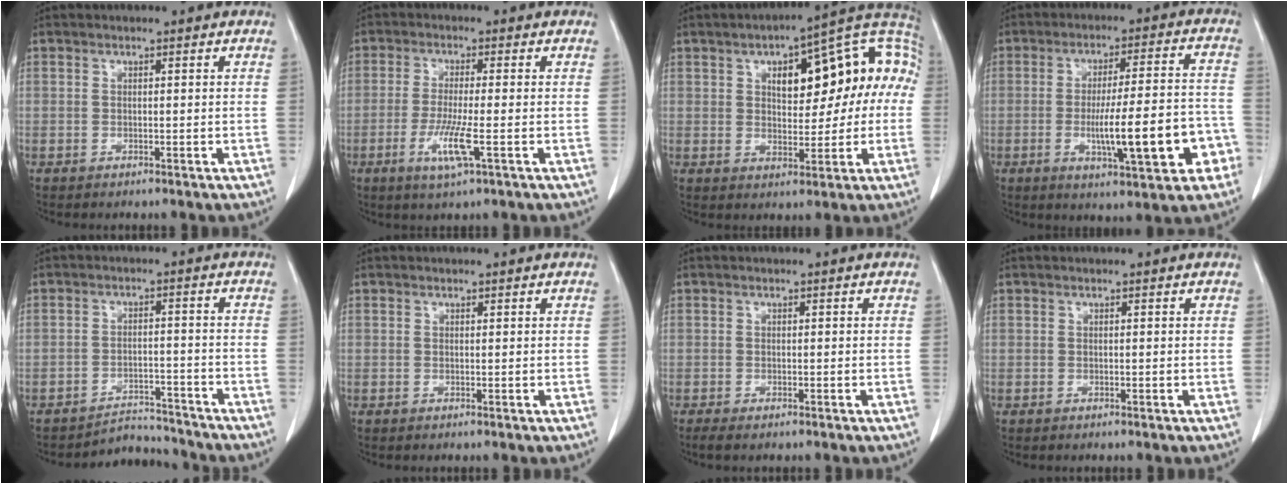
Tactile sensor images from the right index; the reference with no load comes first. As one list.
[{"total": 5.9, "force": [-2.1, 0.0, 5.5], "torque": [-0.115, -0.014, -0.038]}, {"total": 17.6, "force": [3.6, 7.4, 15.6], "torque": [-0.214, 0.047, 0.047]}, {"total": 14.4, "force": [-4.4, 2.4, 13.5], "torque": [-0.207, 0.015, -0.055]}, {"total": 5.3, "force": [-5.1, 1.0, -1.2], "torque": [0.020, 0.020, -0.077]}, {"total": 0.0}, {"total": 2.0, "force": [-1.5, 0.4, 1.3], "torque": [-0.021, -0.006, -0.020]}, {"total": 0.0}]